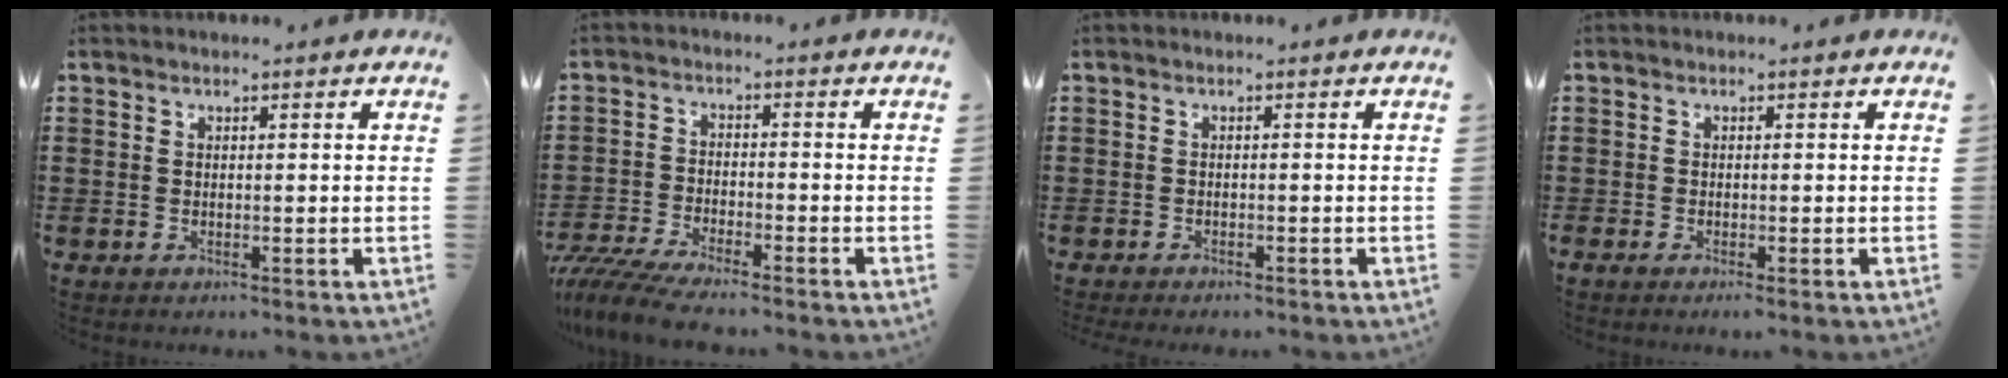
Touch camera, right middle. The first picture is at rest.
{"total": 5.4, "force": [-5.2, 0.1, 1.6], "torque": [-0.048, -0.014, -0.105]}
{"total": 1.0, "force": [-1.0, 0.1, 0.0], "torque": [0.000, -0.004, -0.021]}
{"total": 0.5, "force": [-0.3, -0.1, 0.4], "torque": [-0.009, -0.005, -0.004]}